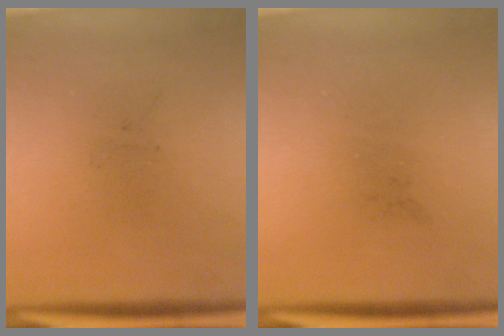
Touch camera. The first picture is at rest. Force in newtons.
{"total": 0.0}